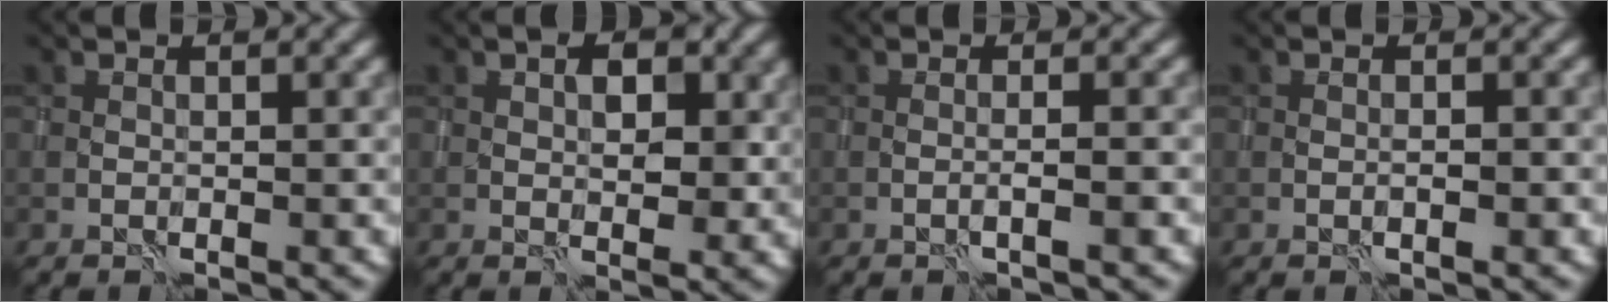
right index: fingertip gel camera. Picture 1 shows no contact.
{"total": 3.1, "force": [1.2, 1.8, 2.3], "torque": [-0.029, -0.005, 0.022]}
{"total": 1.3, "force": [-0.3, 0.1, 1.3], "torque": [-0.013, 0.004, -0.013]}
{"total": 0.8, "force": [-0.2, 0.0, 0.8], "torque": [-0.010, 0.001, -0.004]}